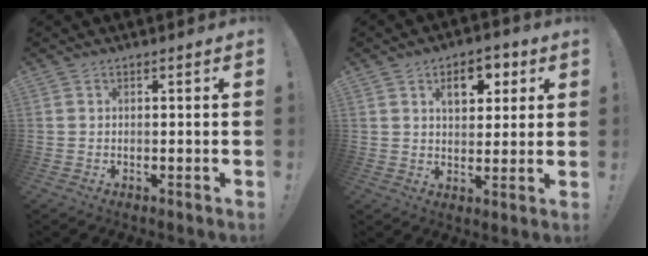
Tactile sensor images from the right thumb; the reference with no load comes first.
{"total": 8.9, "force": [3.5, 5.6, 6.0], "torque": [-0.069, -0.005, 0.057]}